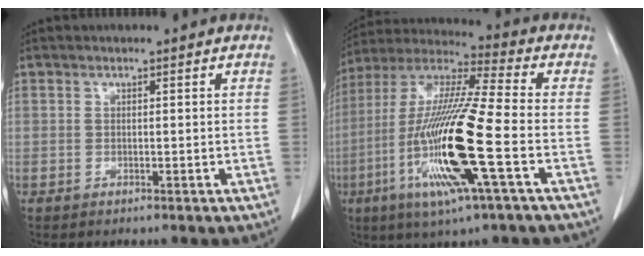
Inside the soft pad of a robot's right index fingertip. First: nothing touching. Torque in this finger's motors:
{"motor_torque": [2.14, 0.00, 1.05, 0.21]}